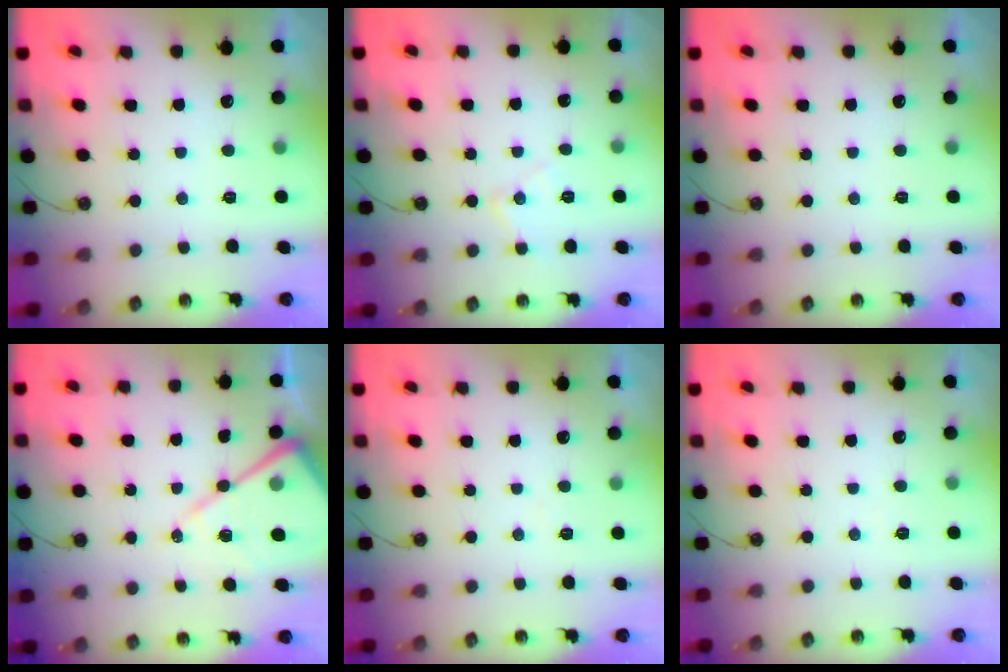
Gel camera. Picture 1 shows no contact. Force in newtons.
{"total": 6.9, "press": 6.9, "slide": 0.5}
{"total": 0.0}
{"total": 14.2, "press": 14.1, "slide": 1.4}
{"total": 3.5, "press": 3.5, "slide": 0.6}
{"total": 2.6, "press": 2.5, "slide": 0.5}